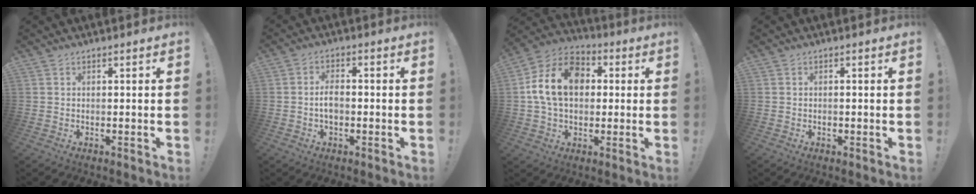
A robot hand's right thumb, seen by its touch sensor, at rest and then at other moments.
{"total": 4.2, "force": [-1.0, 2.2, 3.5], "torque": [-0.065, 0.005, -0.019]}
{"total": 16.9, "force": [2.9, 12.0, 11.5], "torque": [-0.199, 0.009, 0.054]}
{"total": 0.7, "force": [-0.6, 0.4, 0.2], "torque": [-0.008, 0.002, -0.009]}